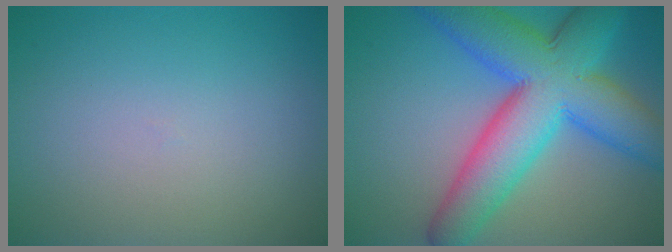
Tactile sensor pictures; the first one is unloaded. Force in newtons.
{"total": 12.0, "press": 12.0, "slide": 0.2}